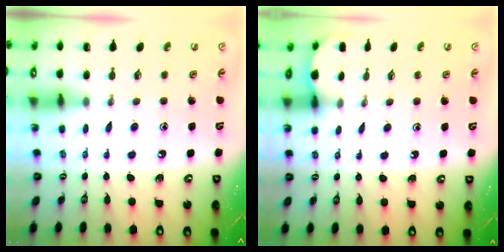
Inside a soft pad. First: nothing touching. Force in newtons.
{"total": 1.8, "press": 1.7, "slide": 0.2}